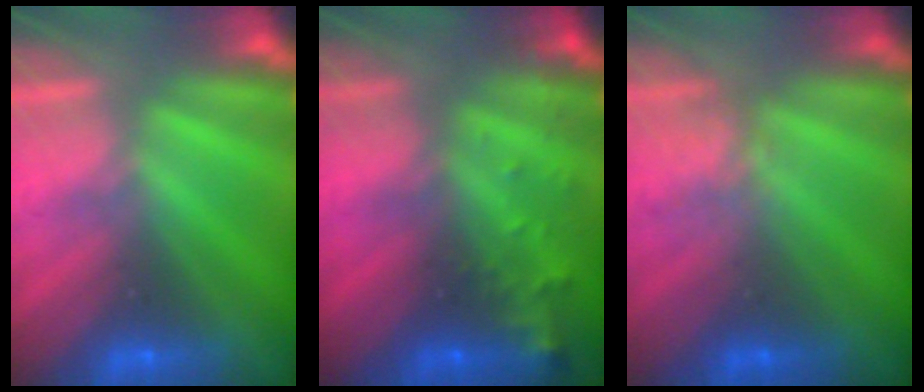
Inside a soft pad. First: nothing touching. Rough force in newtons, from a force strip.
{"total": 6.8}
{"total": 1.8}